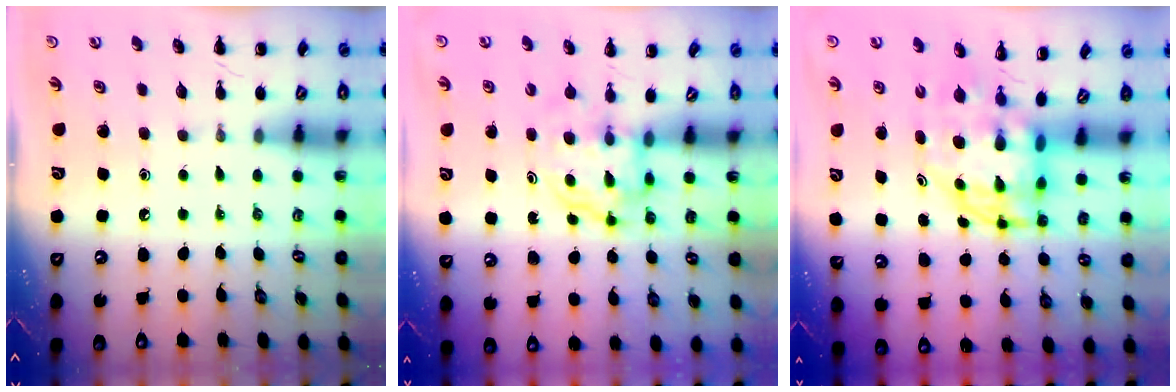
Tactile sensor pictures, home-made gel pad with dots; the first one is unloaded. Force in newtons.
{"total": 3.9, "press": 3.9, "slide": 0.2}
{"total": 5.3, "press": 5.1, "slide": 1.6}